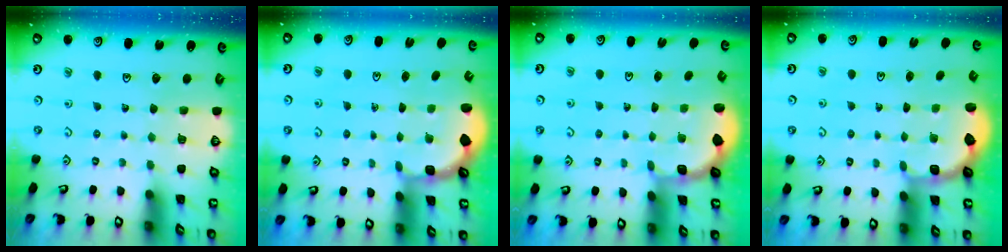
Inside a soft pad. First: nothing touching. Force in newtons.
{"total": 2.6, "press": 1.9, "slide": 1.7}
{"total": 1.9, "press": 1.7, "slide": 0.8}
{"total": 2.7, "press": 2.3, "slide": 1.5}